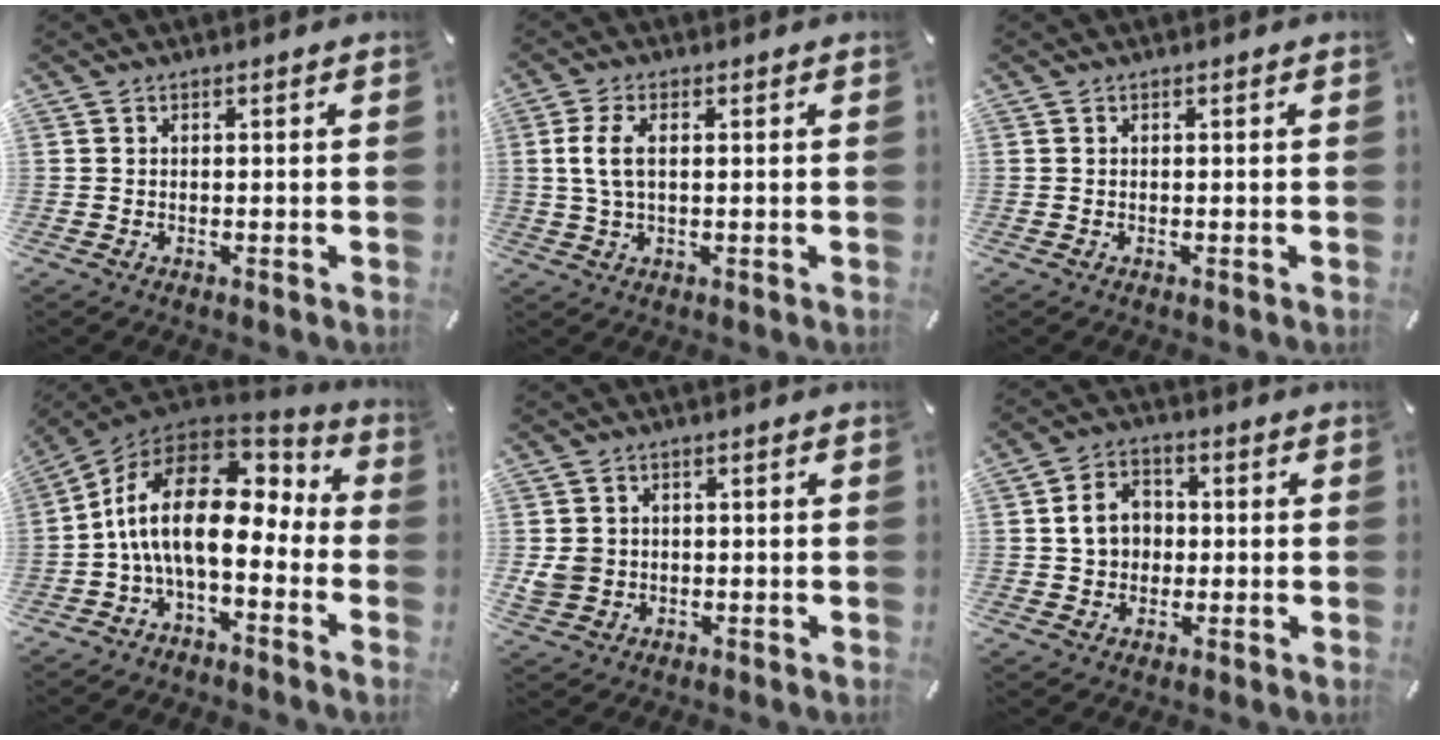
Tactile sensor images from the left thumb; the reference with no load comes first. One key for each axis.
{"total": 6.2, "fx": 1.2, "fy": 2.9, "fz": 5.3, "tx": -0.126, "ty": -0.001, "tz": 0.015}
{"total": 0.0}
{"total": 18.2, "fx": 1.0, "fy": 9.2, "fz": 15.7, "tx": -0.321, "ty": -0.013, "tz": 0.016}
{"total": 4.8, "fx": -0.3, "fy": 4.6, "fz": 1.4, "tx": -0.038, "ty": 0.003, "tz": -0.006}
{"total": 7.4, "fx": 0.4, "fy": 6.2, "fz": 4.1, "tx": -0.083, "ty": 0.006, "tz": 0.003}